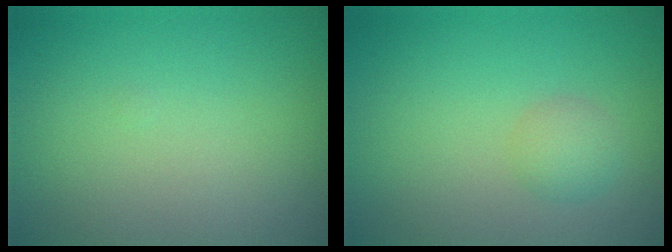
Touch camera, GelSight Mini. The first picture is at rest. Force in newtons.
{"total": 1.7, "press": 1.7, "slide": 0.0}